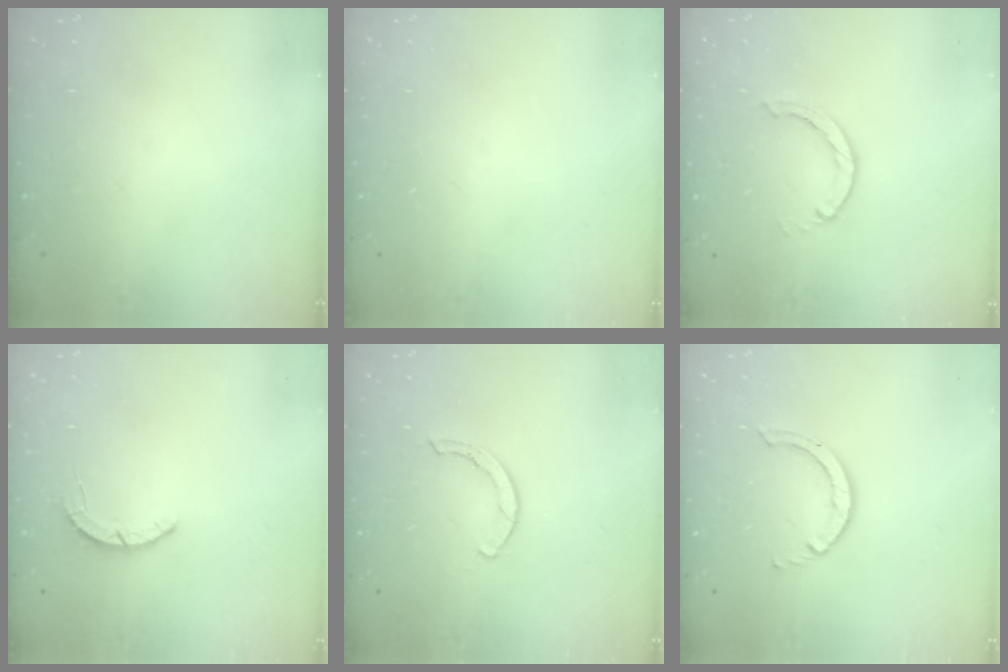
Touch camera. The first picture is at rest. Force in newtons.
{"total": 0.0}
{"total": 0.0}
{"total": 2.2, "press": 2.2, "slide": 0.3}
{"total": 1.7, "press": 1.6, "slide": 0.3}
{"total": 2.9, "press": 2.9, "slide": 0.2}